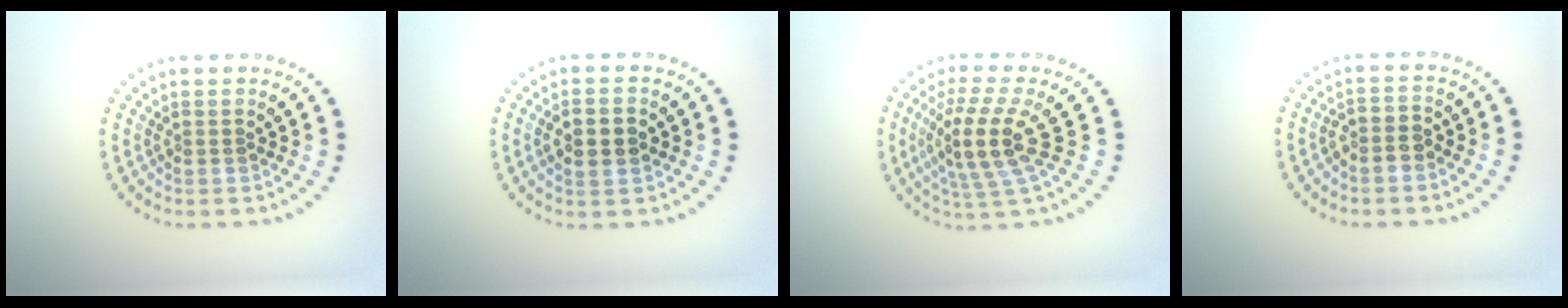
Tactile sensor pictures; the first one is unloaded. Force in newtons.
{"total": 2.7, "press": 2.7, "slide": 0.3}
{"total": 4.6, "press": 3.8, "slide": 2.6}
{"total": 1.7, "press": 1.4, "slide": 0.9}